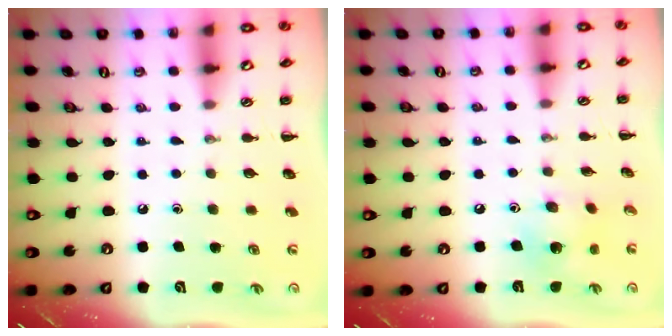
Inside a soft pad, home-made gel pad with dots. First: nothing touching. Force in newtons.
{"total": 5.9, "press": 5.8, "slide": 1.2}